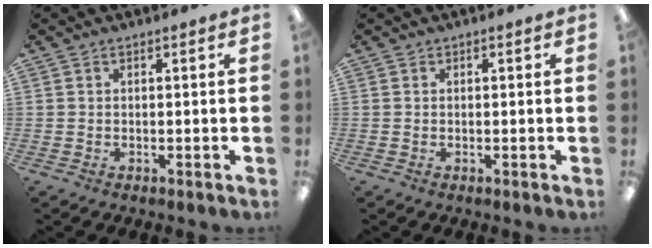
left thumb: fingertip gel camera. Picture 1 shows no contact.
{"total": 0.0}